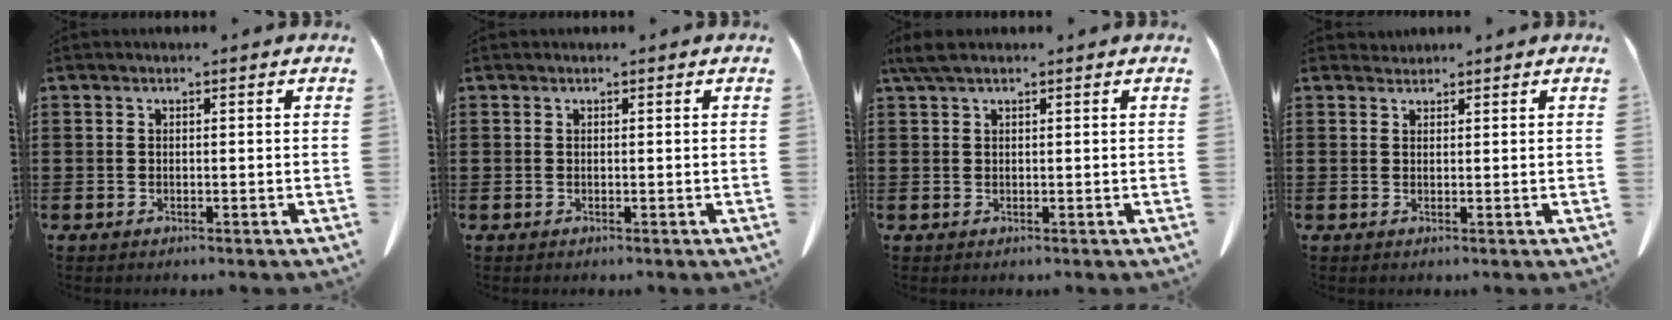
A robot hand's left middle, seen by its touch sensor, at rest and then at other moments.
{"total": 0.0}
{"total": 2.3, "force": [1.4, 0.6, 1.7], "torque": [-0.036, 0.003, 0.025]}
{"total": 1.1, "force": [1.0, 0.3, 0.0], "torque": [-0.003, 0.001, 0.021]}